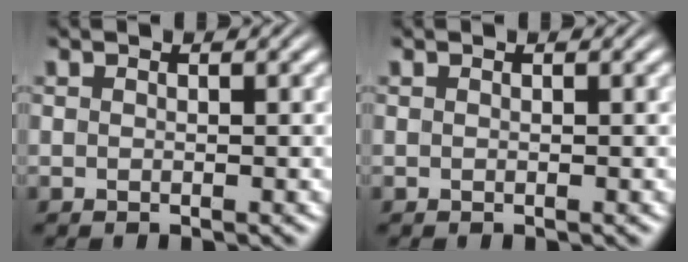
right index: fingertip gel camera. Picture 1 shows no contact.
{"total": 0.0}